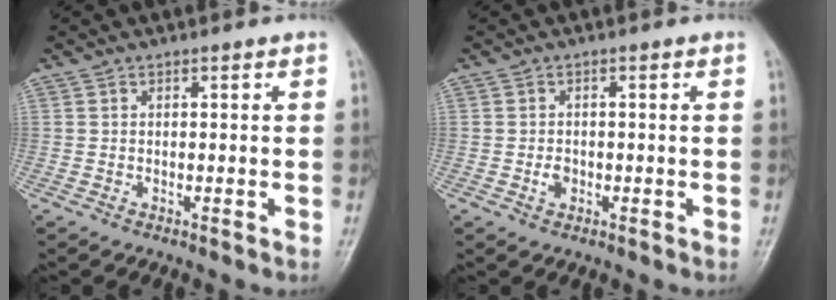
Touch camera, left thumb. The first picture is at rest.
{"total": 2.3, "force": [-0.7, 1.8, 1.3], "torque": [-0.016, 0.003, -0.014]}